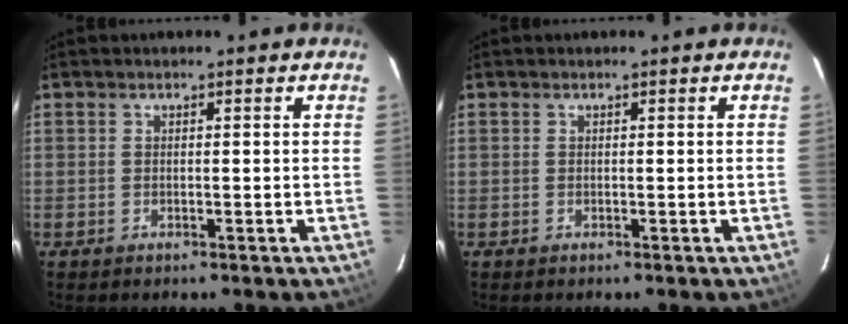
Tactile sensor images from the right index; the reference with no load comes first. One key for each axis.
{"total": 0.0}